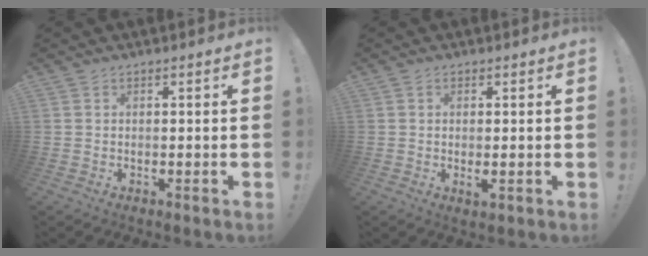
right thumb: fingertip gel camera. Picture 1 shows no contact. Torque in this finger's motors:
{"motor_torque": [-0.20, 0.08, 0.02, 0.26, -0.07]}